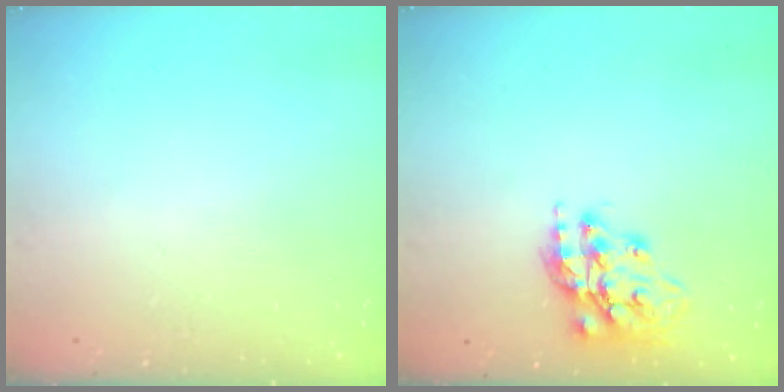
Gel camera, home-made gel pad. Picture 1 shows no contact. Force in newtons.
{"total": 15.5, "press": 15.5, "slide": 1.1}